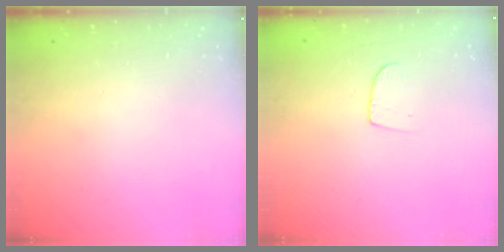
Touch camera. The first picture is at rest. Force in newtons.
{"total": 5.6, "press": 5.6, "slide": 0.4}